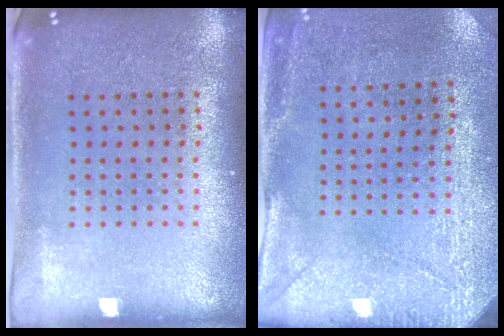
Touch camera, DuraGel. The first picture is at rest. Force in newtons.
{"total": 2.9, "press": 2.5, "slide": 1.5}